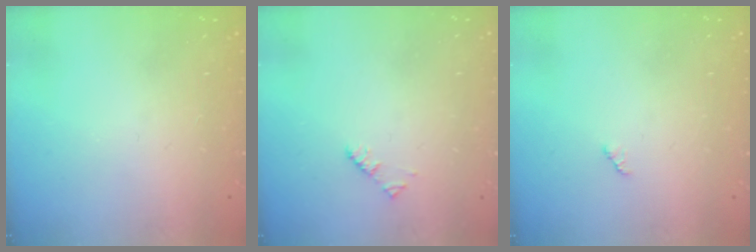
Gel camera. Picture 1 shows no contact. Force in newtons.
{"total": 1.9, "press": 1.9, "slide": 0.3}
{"total": 2.8, "press": 2.8, "slide": 0.4}